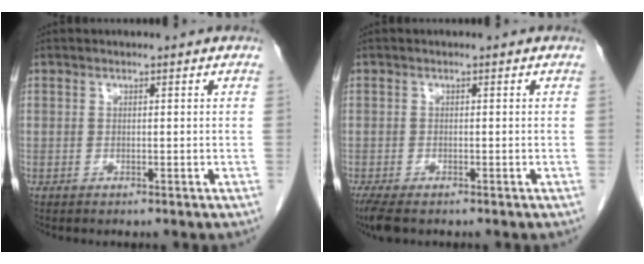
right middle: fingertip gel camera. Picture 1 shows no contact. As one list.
[{"total": 3.9, "force": [-2.9, 1.2, 2.4], "torque": [-0.052, -0.016, -0.046]}]